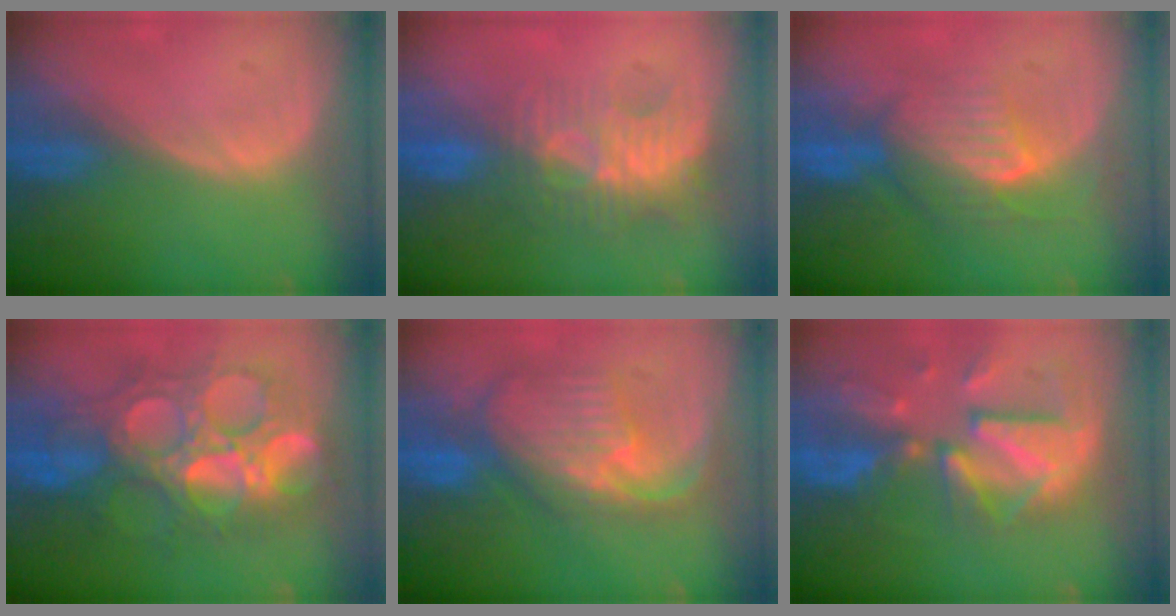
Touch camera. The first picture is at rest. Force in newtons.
{"total": 9.6, "press": 8.4, "slide": 4.5}
{"total": 7.7, "press": 7.7, "slide": 0.1}
{"total": 13.5, "press": 13.4, "slide": 1.5}
{"total": 10.7, "press": 9.5, "slide": 5.0}
{"total": 12.1, "press": 10.4, "slide": 6.1}